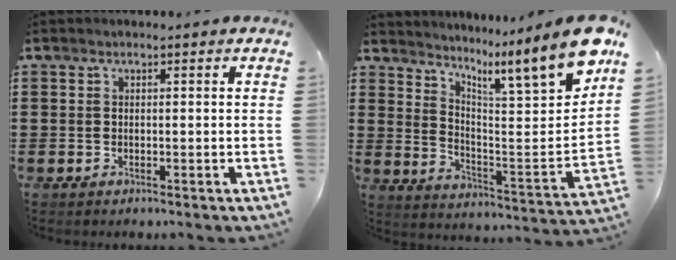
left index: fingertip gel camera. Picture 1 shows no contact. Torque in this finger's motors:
{"motor_torque": [2.02, -0.12, 0.98, 0.21]}